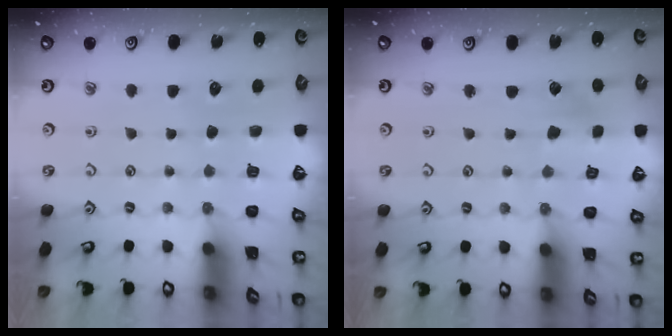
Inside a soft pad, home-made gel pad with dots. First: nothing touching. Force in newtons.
{"total": 2.5, "press": 2.4, "slide": 0.5}